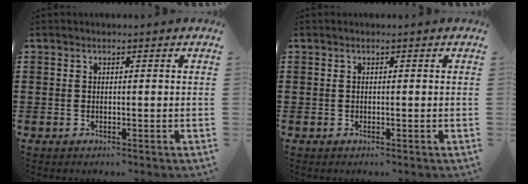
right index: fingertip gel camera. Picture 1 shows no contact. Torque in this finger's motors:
{"motor_torque": [-0.20, 0.23, -0.01, -0.01]}